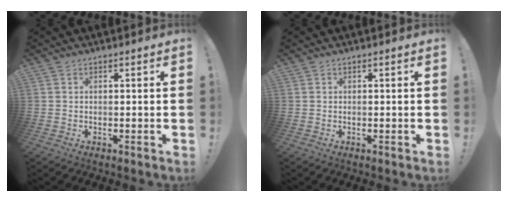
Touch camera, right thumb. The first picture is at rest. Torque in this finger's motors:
{"motor_torque": [-0.09, 0.10, 0.06, -0.06, 0.02]}